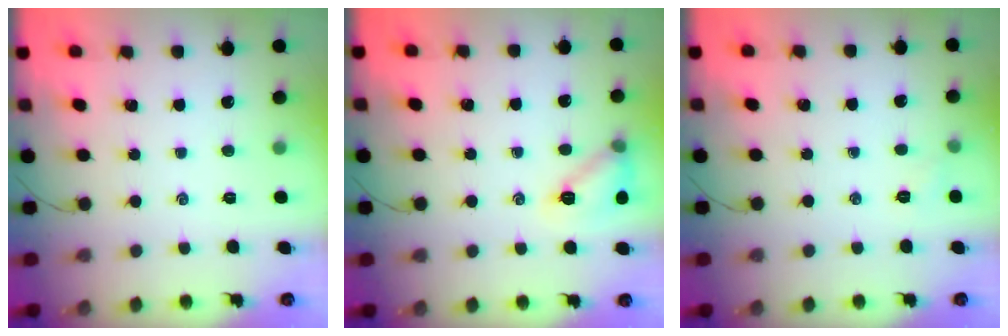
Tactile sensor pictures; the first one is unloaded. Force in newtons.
{"total": 10.9, "press": 10.9, "slide": 0.6}
{"total": 3.0, "press": 2.9, "slide": 0.8}